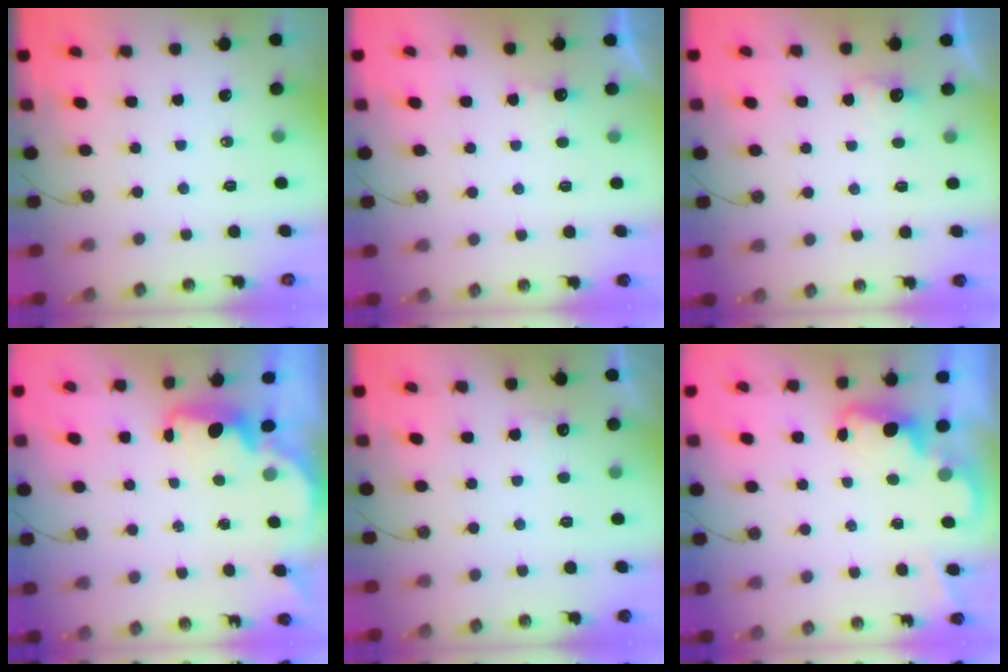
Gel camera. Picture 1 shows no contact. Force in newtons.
{"total": 1.0, "press": 0.7, "slide": 0.8}
{"total": 2.9, "press": 2.8, "slide": 0.9}
{"total": 2.3, "press": 2.2, "slide": 0.6}
{"total": 6.0, "press": 5.8, "slide": 1.4}
{"total": 2.4, "press": 2.3, "slide": 0.5}